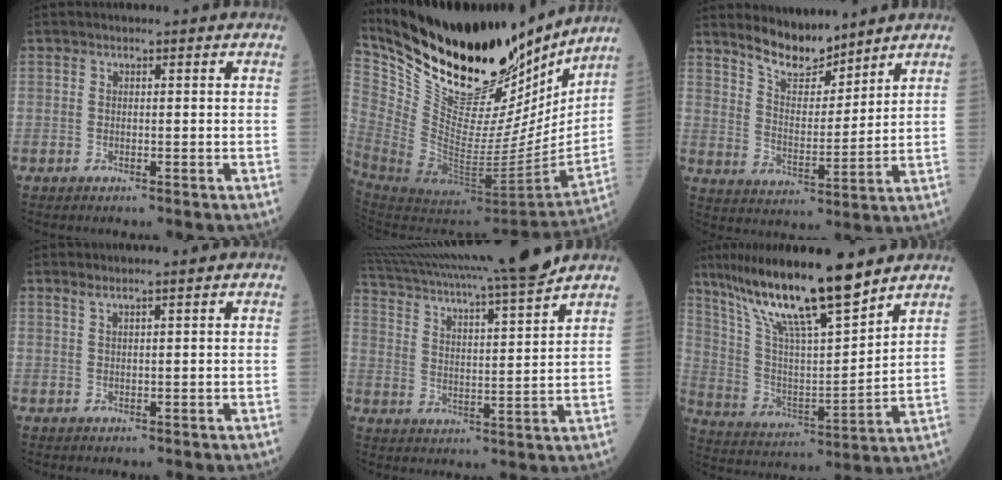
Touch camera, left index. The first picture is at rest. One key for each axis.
{"total": 30.7, "fx": 25.2, "fy": 10.1, "fz": 14.4, "tx": -0.270, "ty": -0.033, "tz": 0.402}
{"total": 7.8, "fx": 7.1, "fy": 1.9, "fz": 2.5, "tx": -0.052, "ty": -0.003, "tz": 0.137}
{"total": 1.3, "fx": 1.1, "fy": -0.4, "fz": 0.7, "tx": -0.021, "ty": -0.001, "tz": 0.026}
{"total": 17.3, "fx": 15.4, "fy": -1.2, "fz": 7.7, "tx": -0.144, "ty": -0.015, "tz": 0.239}
{"total": 17.4, "fx": 13.4, "fy": 1.3, "fz": 11.1, "tx": -0.203, "ty": 0.002, "tz": 0.246}